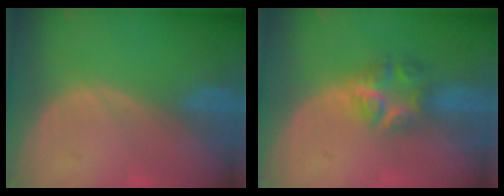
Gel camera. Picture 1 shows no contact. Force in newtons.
{"total": 6.2, "press": 5.5, "slide": 2.8}